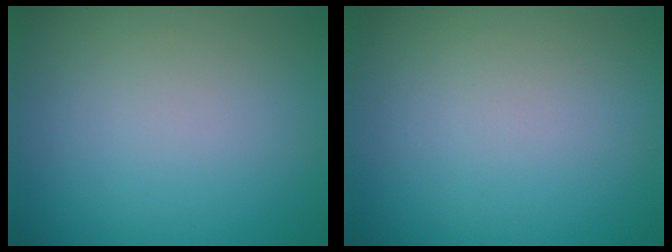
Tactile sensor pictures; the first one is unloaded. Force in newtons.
{"total": 0.0}